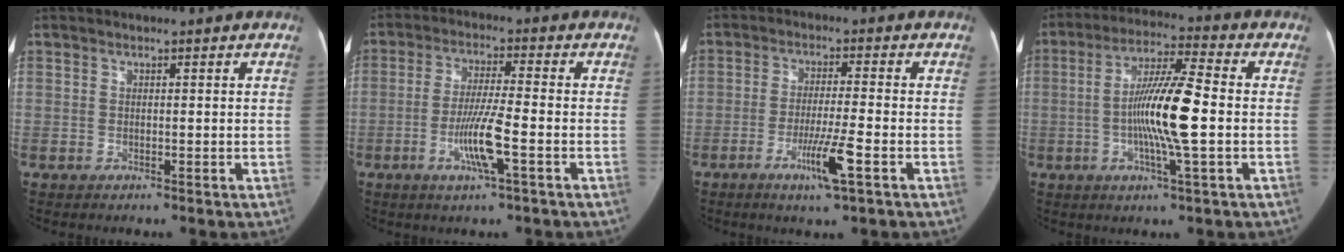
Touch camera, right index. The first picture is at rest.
{"total": 7.6, "force": [-2.7, -0.1, 7.1], "torque": [-0.132, -0.011, -0.055]}
{"total": 6.6, "force": [-3.1, -0.2, 5.9], "torque": [-0.104, -0.014, -0.058]}
{"total": 11.7, "force": [-1.3, 0.4, 11.6], "torque": [-0.216, 0.001, -0.032]}